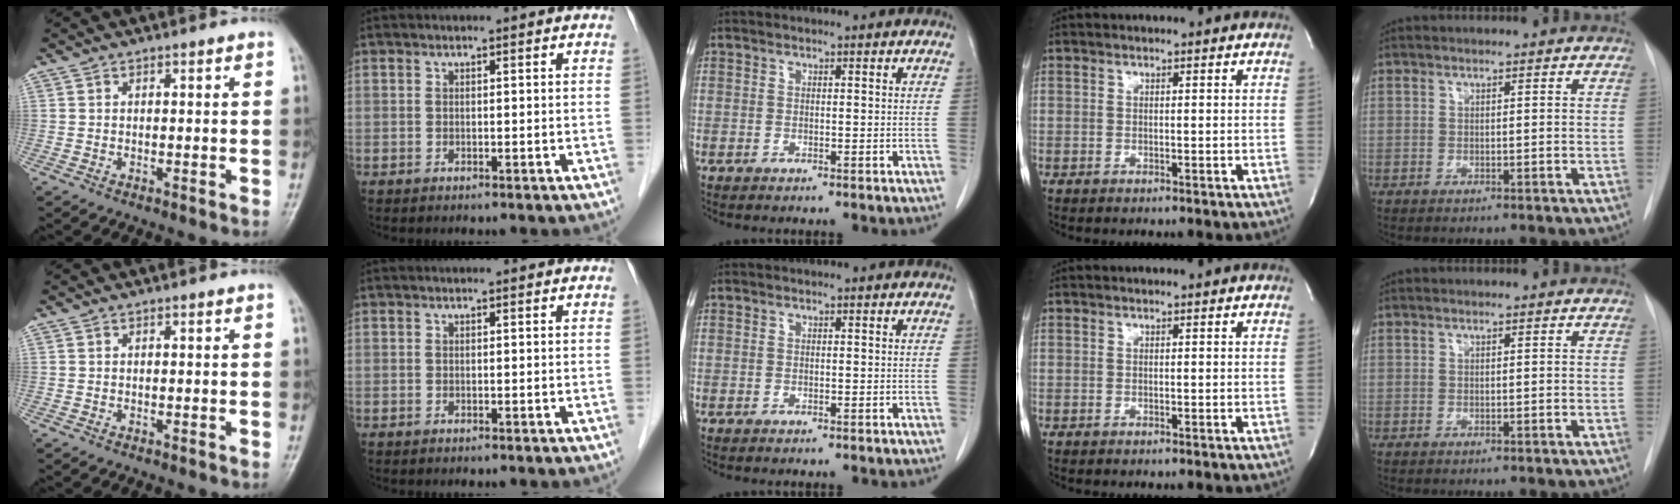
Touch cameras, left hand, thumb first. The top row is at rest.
{}